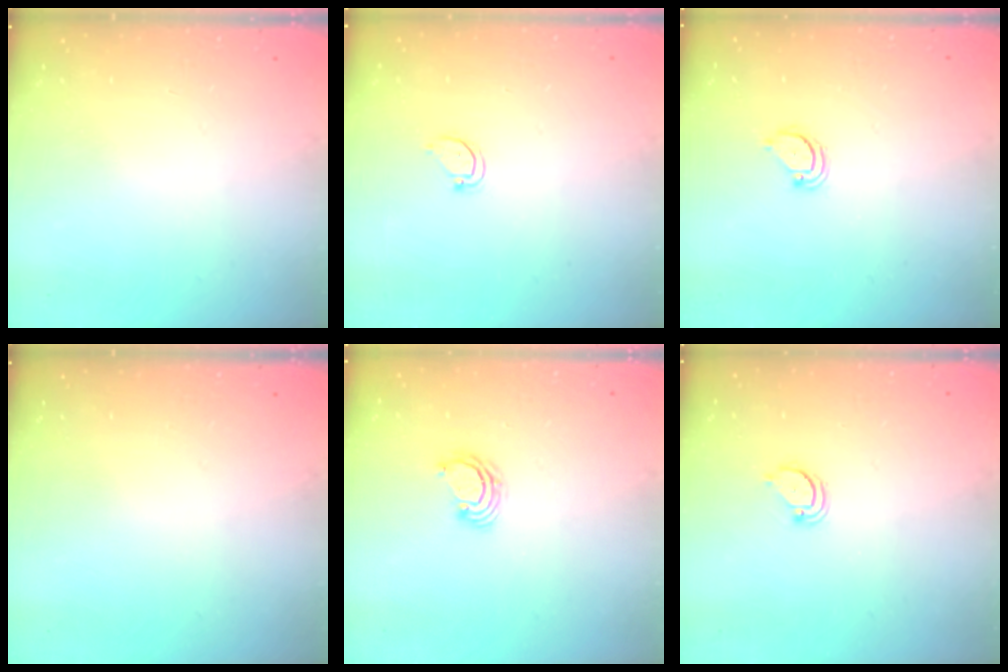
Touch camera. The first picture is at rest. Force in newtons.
{"total": 3.6, "press": 3.6, "slide": 0.2}
{"total": 2.4, "press": 2.4, "slide": 0.2}
{"total": 0.0}
{"total": 3.2, "press": 3.2, "slide": 0.1}
{"total": 2.1, "press": 2.1, "slide": 0.2}